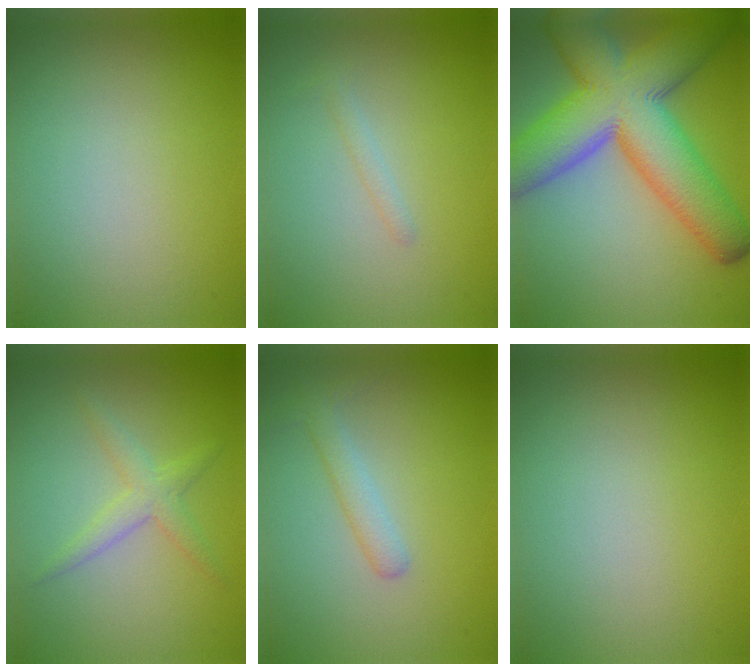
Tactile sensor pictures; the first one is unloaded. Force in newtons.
{"total": 0.9, "press": 0.9, "slide": 0.1}
{"total": 13.9, "press": 13.9, "slide": 0.6}
{"total": 2.2, "press": 2.2, "slide": 0.1}
{"total": 2.0, "press": 2.0, "slide": 0.1}
{"total": 0.0}